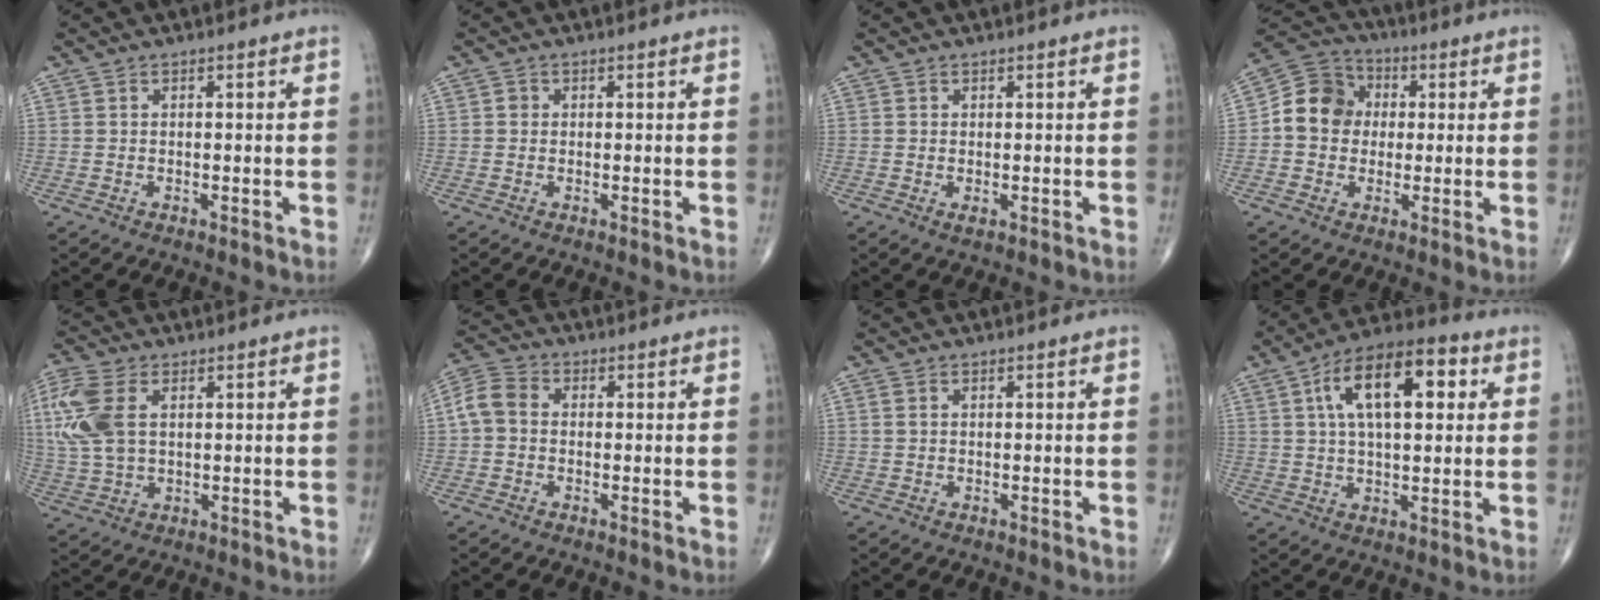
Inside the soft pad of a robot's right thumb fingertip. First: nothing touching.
{"total": 0.9, "force": [0.0, 0.8, 0.3], "torque": [0.001, 0.002, -0.001]}
{"total": 0.8, "force": [-0.1, 0.4, 0.7], "torque": [-0.008, -0.003, -0.001]}
{"total": 10.3, "force": [0.6, 8.9, 5.0], "torque": [-0.067, 0.025, -0.004]}
{"total": 11.9, "force": [3.0, 7.0, 9.1], "torque": [-0.233, 0.006, 0.065]}
{"total": 5.6, "force": [-0.1, 4.4, 3.5], "torque": [-0.068, 0.019, -0.012]}
{"total": 0.8, "force": [0.3, 0.5, 0.6], "torque": [-0.016, 0.008, 0.010]}
{"total": 16.2, "force": [4.7, 7.5, 13.6], "torque": [-0.207, 0.017, 0.070]}